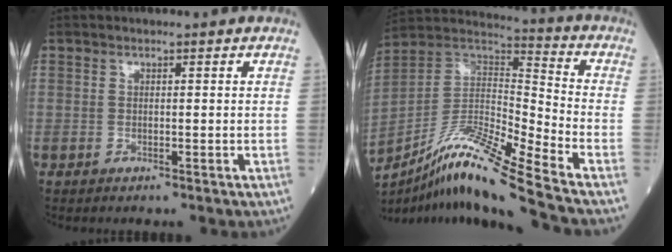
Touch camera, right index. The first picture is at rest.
{"total": 17.4, "force": [-12.6, -0.8, 11.9], "torque": [-0.236, -0.006, -0.229]}